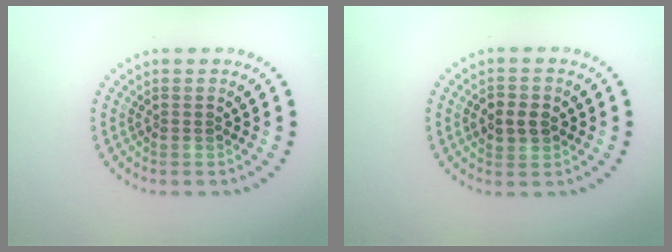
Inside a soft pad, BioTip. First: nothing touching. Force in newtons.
{"total": 2.4, "press": 2.3, "slide": 0.4}